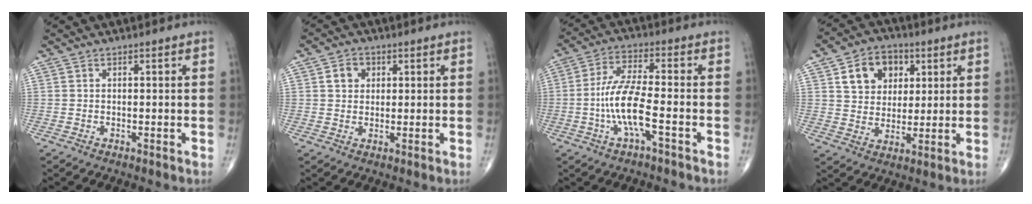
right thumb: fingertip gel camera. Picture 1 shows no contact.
{"total": 3.9, "force": [1.1, 3.3, 1.7], "torque": [-0.011, 0.001, 0.017]}
{"total": 9.6, "force": [-2.8, 2.0, 9.0], "torque": [-0.199, 0.027, -0.055]}
{"total": 10.8, "force": [4.0, 8.3, 5.5], "torque": [-0.050, -0.009, 0.070]}